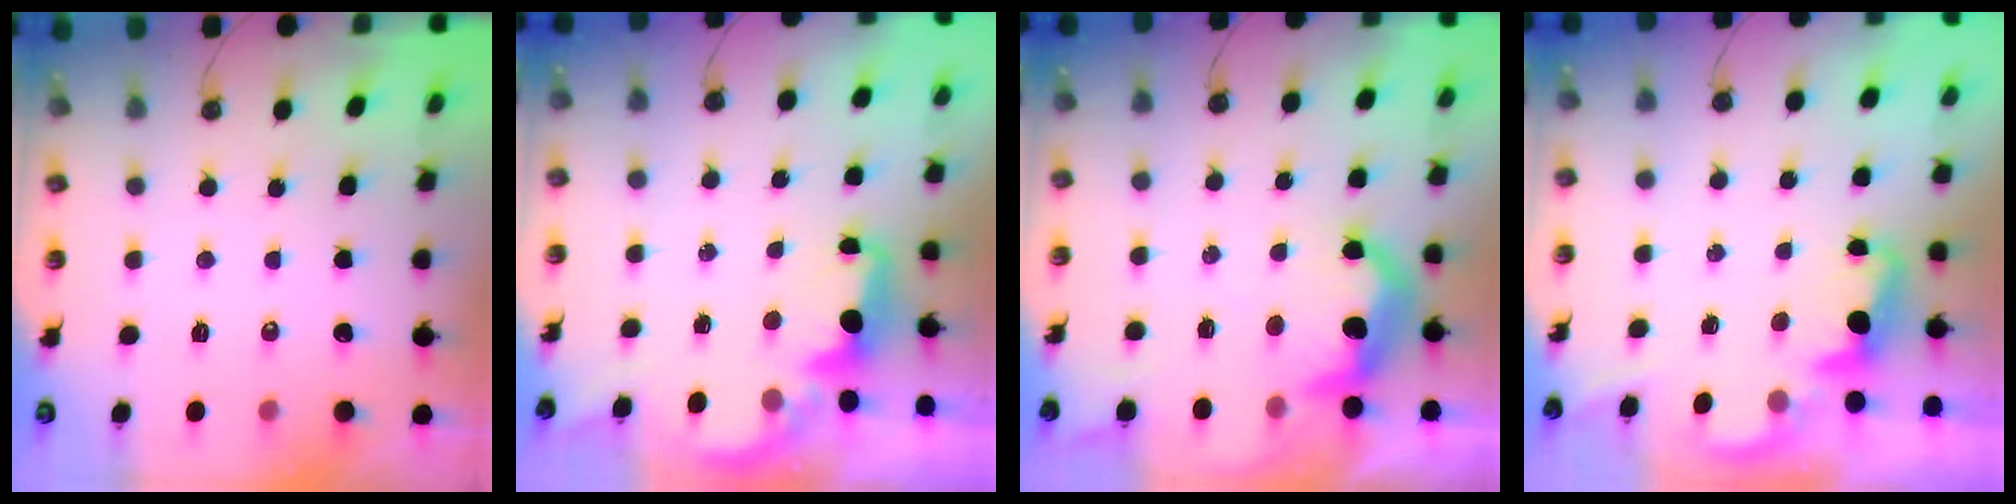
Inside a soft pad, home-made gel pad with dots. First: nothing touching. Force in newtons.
{"total": 2.2, "press": 2.1, "slide": 0.8}
{"total": 12.2, "press": 12.2, "slide": 0.8}
{"total": 2.0, "press": 2.0, "slide": 0.6}